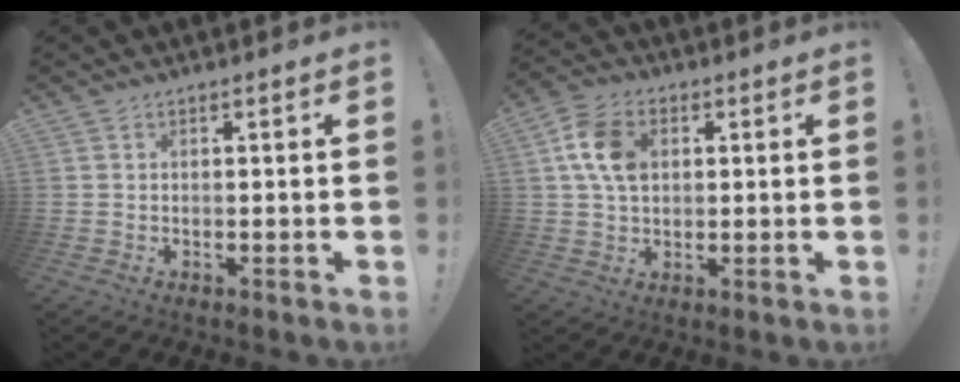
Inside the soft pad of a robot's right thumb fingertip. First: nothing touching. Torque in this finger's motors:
{"motor_torque": [0.69, 0.72, 0.77, -0.84, 0.03]}